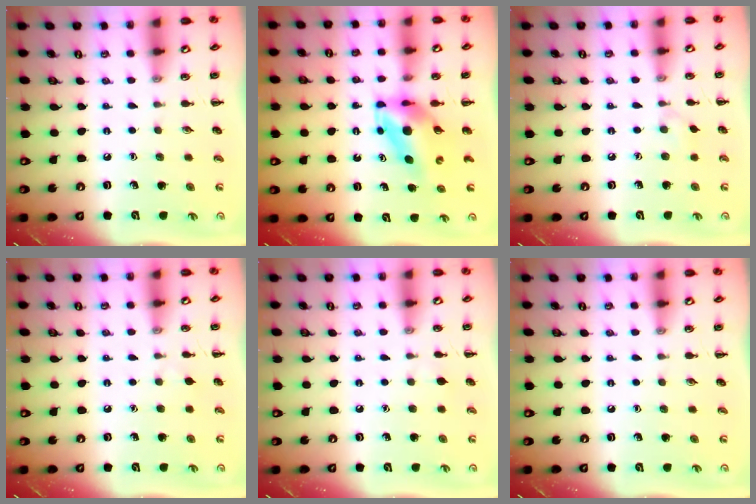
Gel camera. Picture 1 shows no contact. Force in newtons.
{"total": 6.8, "press": 6.6, "slide": 1.6}
{"total": 3.4, "press": 3.1, "slide": 1.2}
{"total": 2.4, "press": 2.3, "slide": 0.9}
{"total": 2.8, "press": 2.6, "slide": 1.1}
{"total": 0.0}